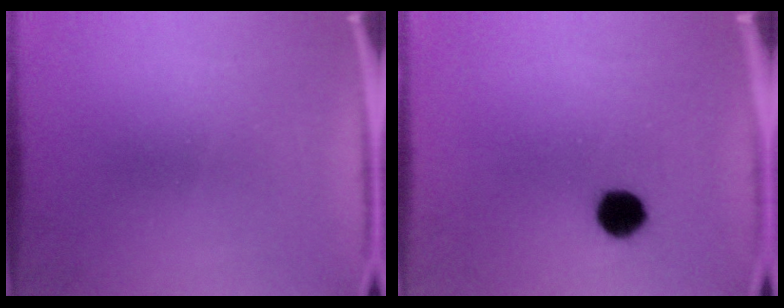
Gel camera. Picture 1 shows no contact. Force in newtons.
{"total": 6.1}